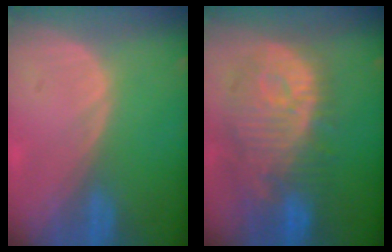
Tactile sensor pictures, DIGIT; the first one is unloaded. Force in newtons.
{"total": 12.1, "press": 11.0, "slide": 5.0}